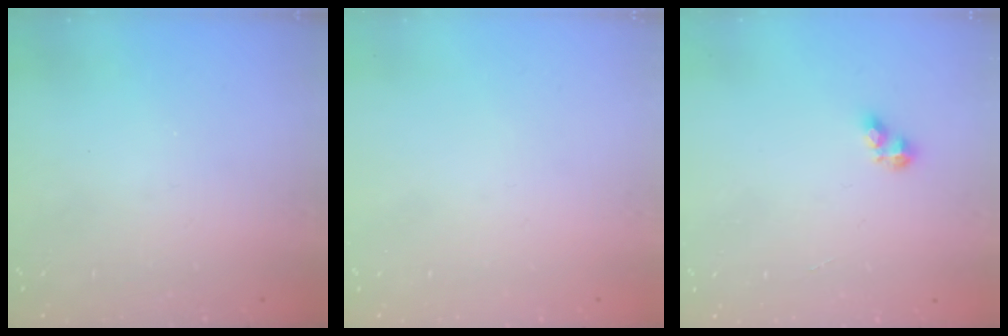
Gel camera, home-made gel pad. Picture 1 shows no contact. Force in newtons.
{"total": 0.0}
{"total": 3.0, "press": 2.9, "slide": 0.5}